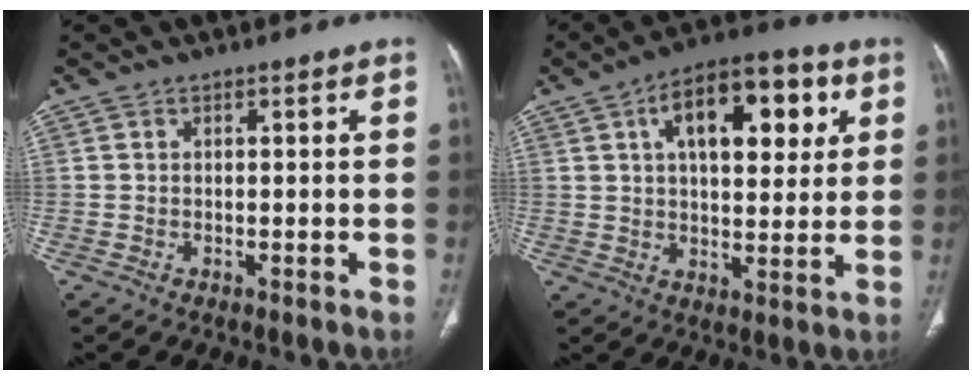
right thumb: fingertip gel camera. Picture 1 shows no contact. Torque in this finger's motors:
{"motor_torque": [0.71, 4.30, 1.03, 0.00, 0.13]}